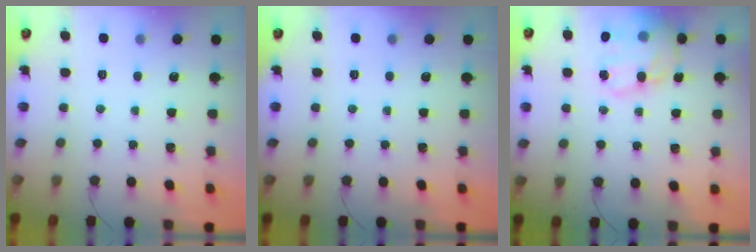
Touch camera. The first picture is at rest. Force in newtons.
{"total": 0.0}
{"total": 21.3, "press": 20.8, "slide": 4.4}